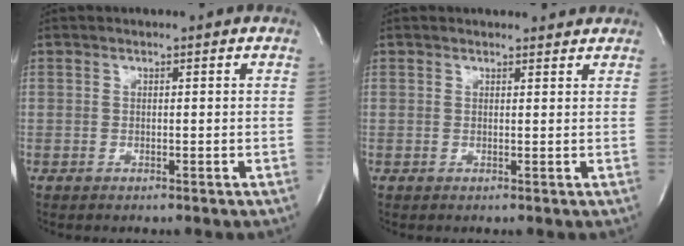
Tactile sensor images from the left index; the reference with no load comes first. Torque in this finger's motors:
{"motor_torque": [0.80, -0.97, 0.18, 0.01]}